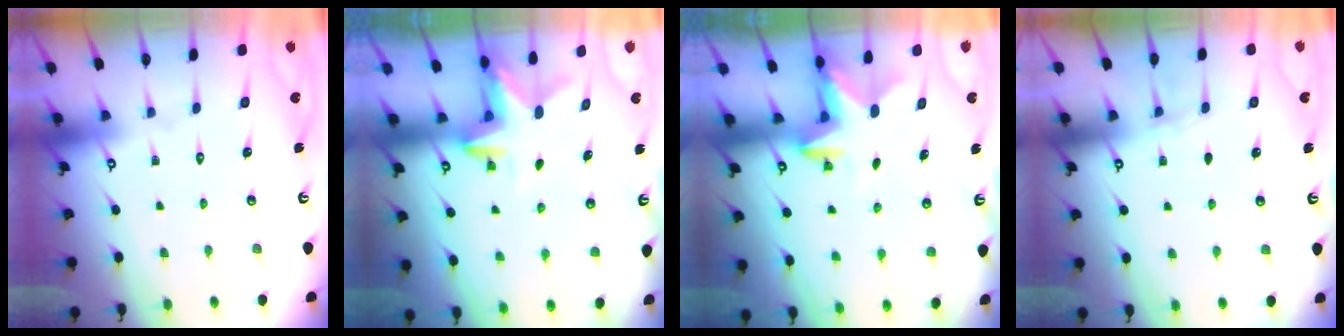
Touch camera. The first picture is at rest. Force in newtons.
{"total": 3.0, "press": 3.0, "slide": 0.3}
{"total": 2.8, "press": 2.8, "slide": 0.5}
{"total": 3.2, "press": 3.1, "slide": 0.5}